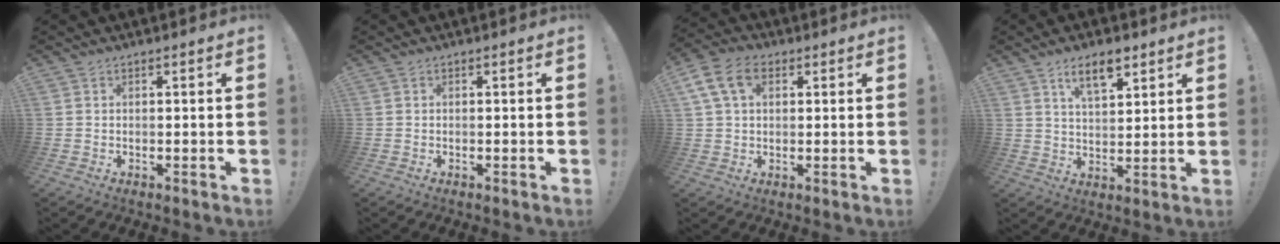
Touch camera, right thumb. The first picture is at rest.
{"total": 0.0}
{"total": 10.4, "force": [3.7, 6.6, 7.1], "torque": [-0.143, 0.006, 0.072]}
{"total": 8.9, "force": [5.7, 3.9, 5.7], "torque": [-0.085, -0.022, 0.099]}